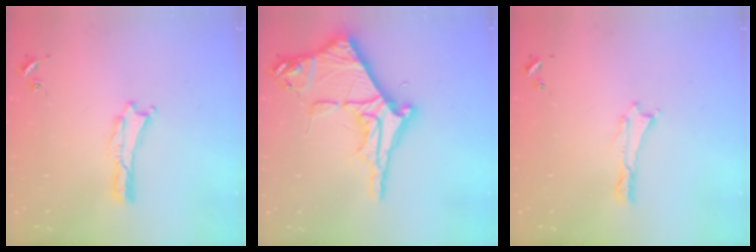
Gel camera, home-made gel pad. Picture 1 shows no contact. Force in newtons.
{"total": 8.9, "press": 8.8, "slide": 1.0}
{"total": 0.0}